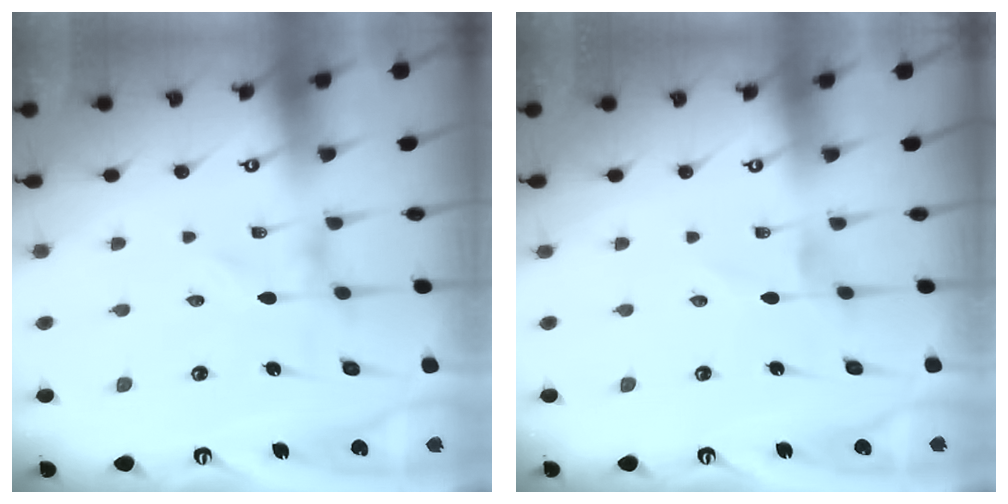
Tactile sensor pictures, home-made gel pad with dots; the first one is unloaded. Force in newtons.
{"total": 1.1, "press": 1.1, "slide": 0.1}